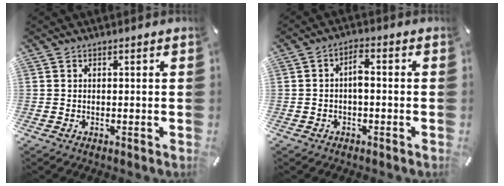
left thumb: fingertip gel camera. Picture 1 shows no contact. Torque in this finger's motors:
{"motor_torque": [0.08, -0.60, 0.15, 0.07, 0.00]}